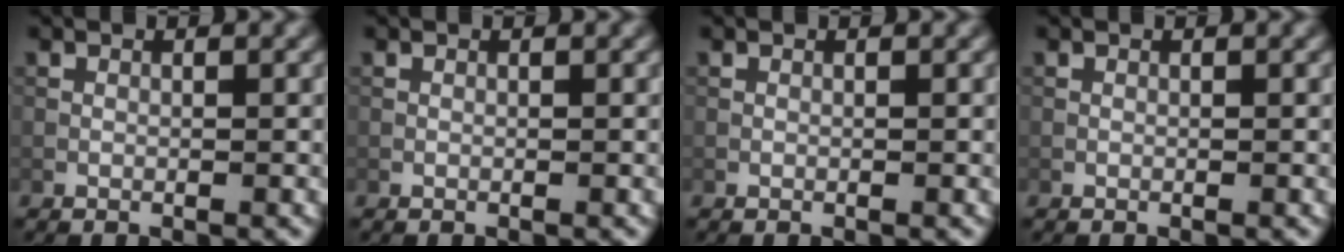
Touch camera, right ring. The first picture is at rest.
{"total": 0.0}
{"total": 0.0}
{"total": 0.0}